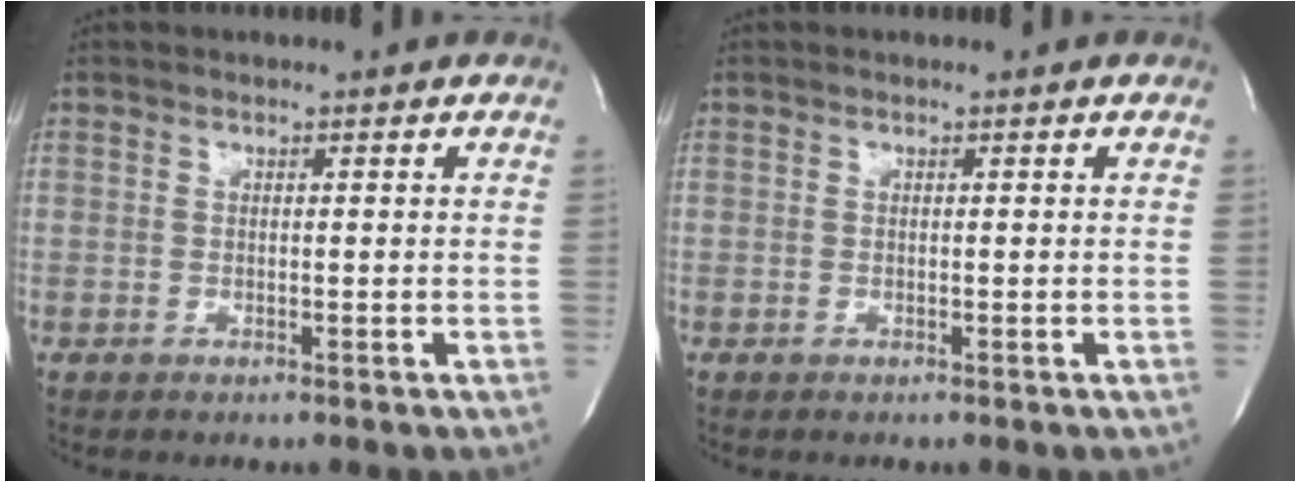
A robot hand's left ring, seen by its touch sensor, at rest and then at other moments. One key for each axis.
{"total": 0.0}